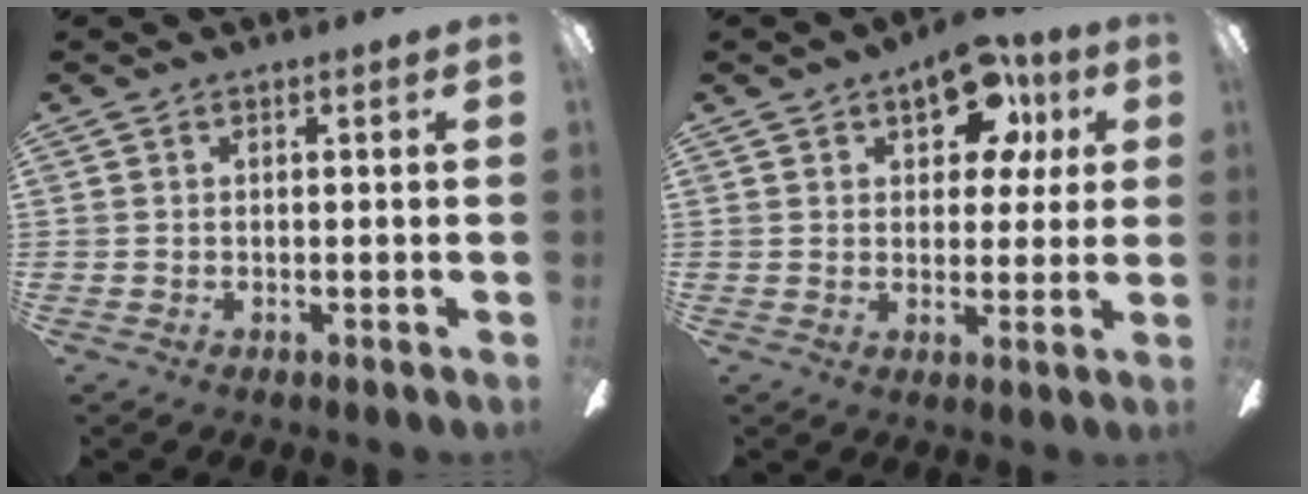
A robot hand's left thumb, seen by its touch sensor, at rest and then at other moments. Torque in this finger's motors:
{"motor_torque": [0.29, 0.19, 0.00, 0.01, 0.01]}